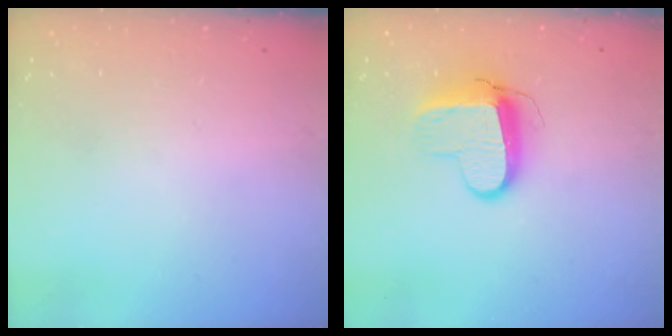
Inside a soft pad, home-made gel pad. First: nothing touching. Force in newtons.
{"total": 8.9, "press": 8.8, "slide": 1.0}